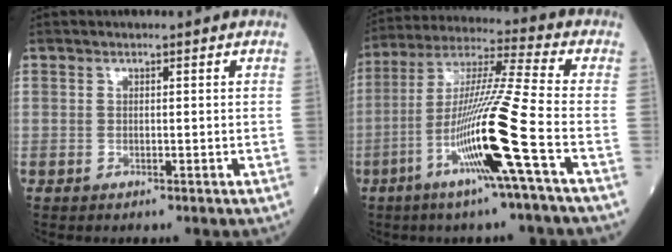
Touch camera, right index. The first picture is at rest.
{"total": 15.6, "force": [-5.5, -2.2, 14.4], "torque": [-0.279, -0.012, -0.109]}